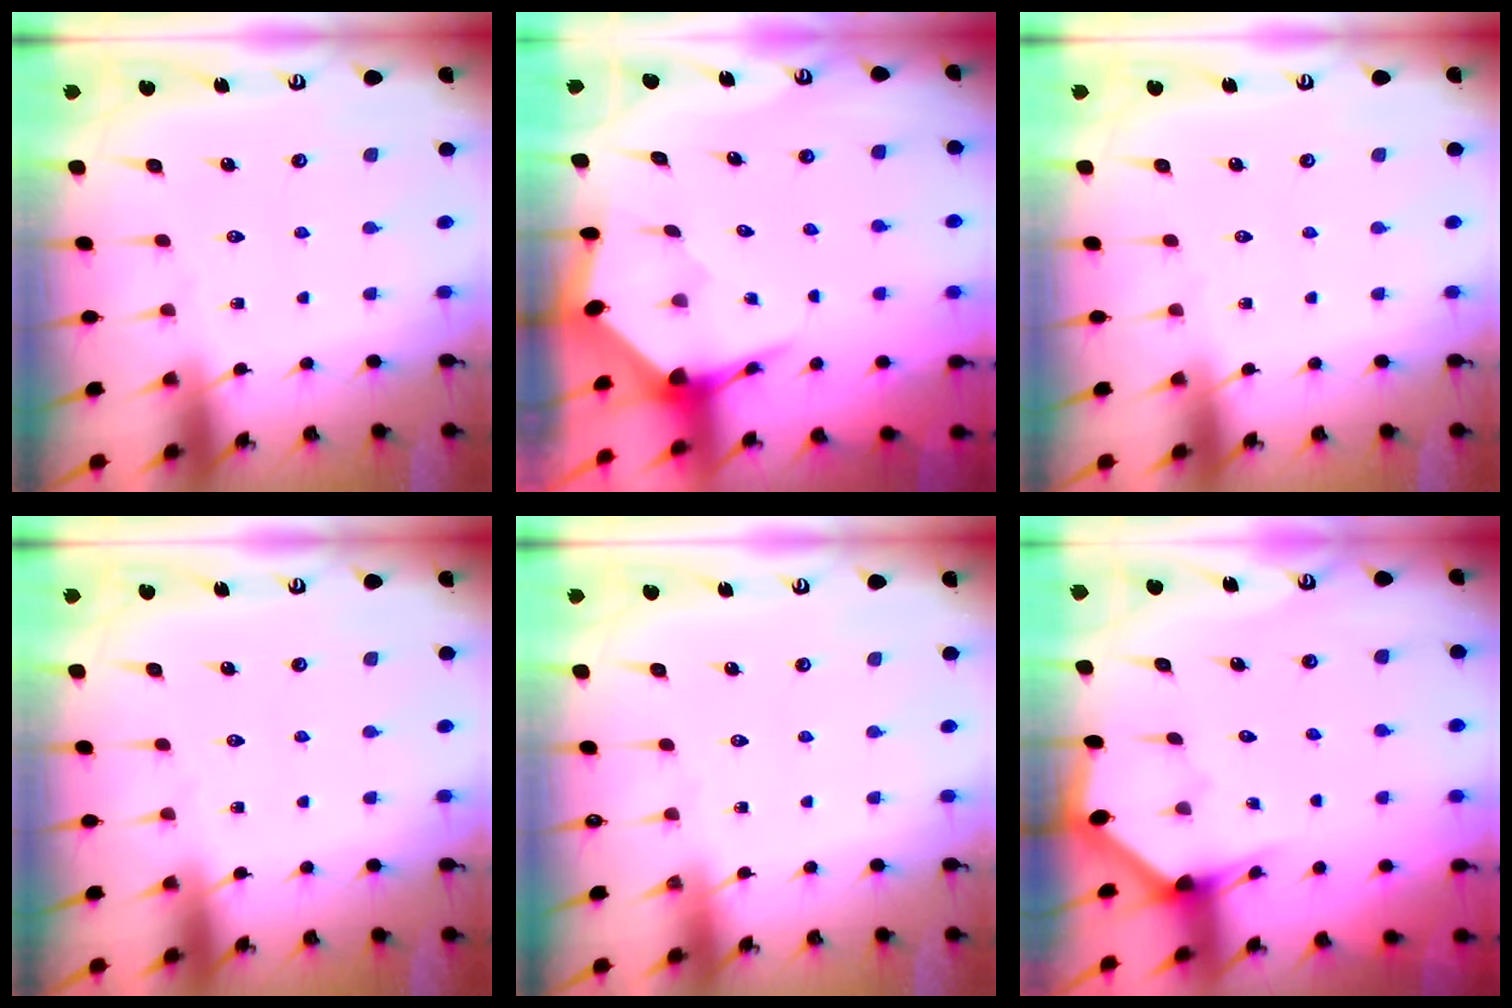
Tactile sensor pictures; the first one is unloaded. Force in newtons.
{"total": 3.5, "press": 3.5, "slide": 0.5}
{"total": 0.0}
{"total": 0.0}
{"total": 0.0}
{"total": 2.9, "press": 2.9, "slide": 0.2}